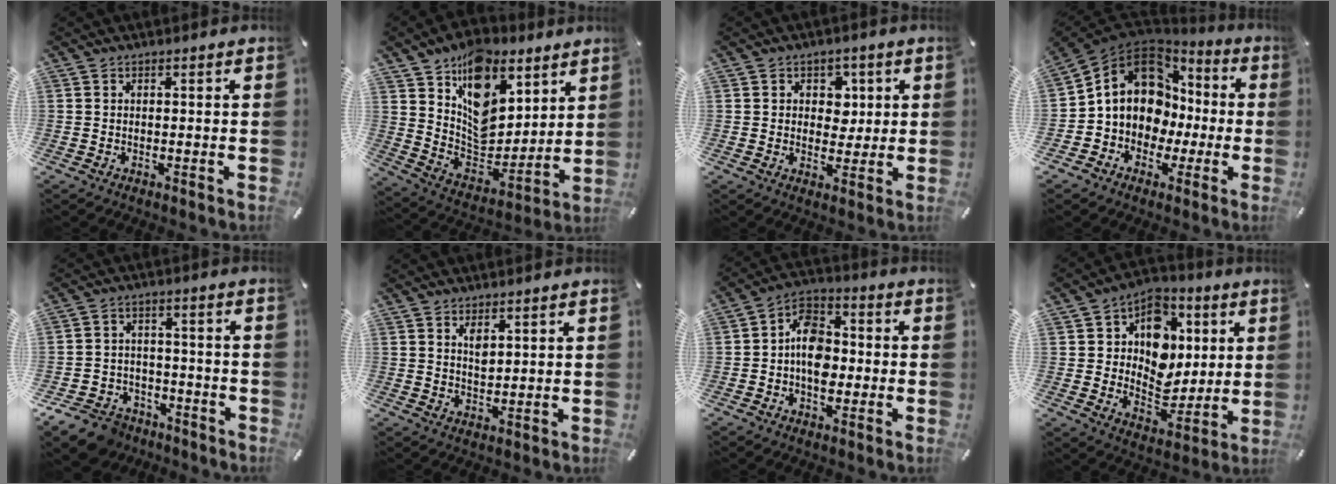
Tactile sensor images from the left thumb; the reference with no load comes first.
{"total": 14.5, "force": [7.3, 10.6, 6.7], "torque": [-0.090, -0.066, 0.135]}
{"total": 4.8, "force": [1.0, 4.1, 2.2], "torque": [-0.022, -0.002, 0.010]}
{"total": 13.7, "force": [1.2, 11.9, 6.7], "torque": [-0.138, -0.004, 0.030]}
{"total": 9.1, "force": [-6.8, 5.6, 2.5], "torque": [-0.047, 0.042, -0.124]}
{"total": 2.9, "force": [1.8, 1.4, 1.8], "torque": [-0.032, -0.006, 0.031]}
{"total": 9.8, "force": [-1.8, 7.0, 6.5], "torque": [-0.117, 0.019, -0.031]}
{"total": 12.7, "force": [2.6, 11.1, 5.7], "torque": [-0.077, -0.020, 0.050]}